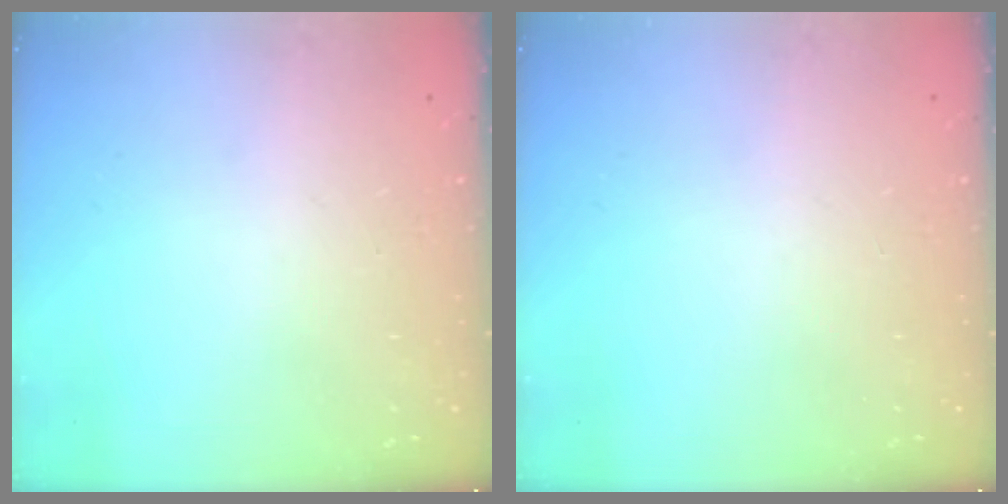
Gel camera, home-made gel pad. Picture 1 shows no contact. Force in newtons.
{"total": 0.0}